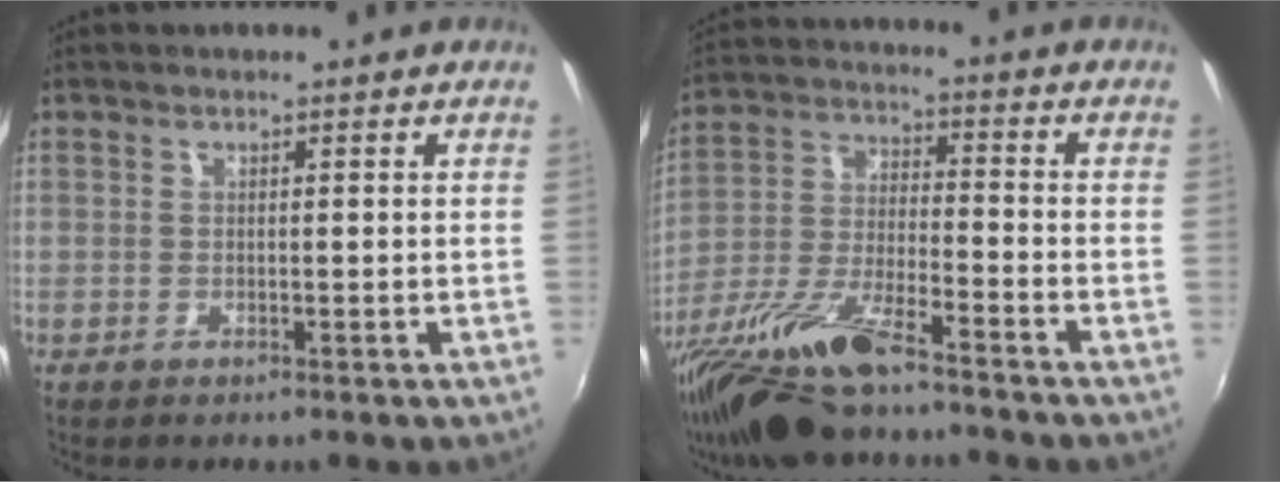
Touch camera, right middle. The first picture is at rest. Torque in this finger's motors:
{"motor_torque": [1.11, -1.03, 0.80, 0.21]}